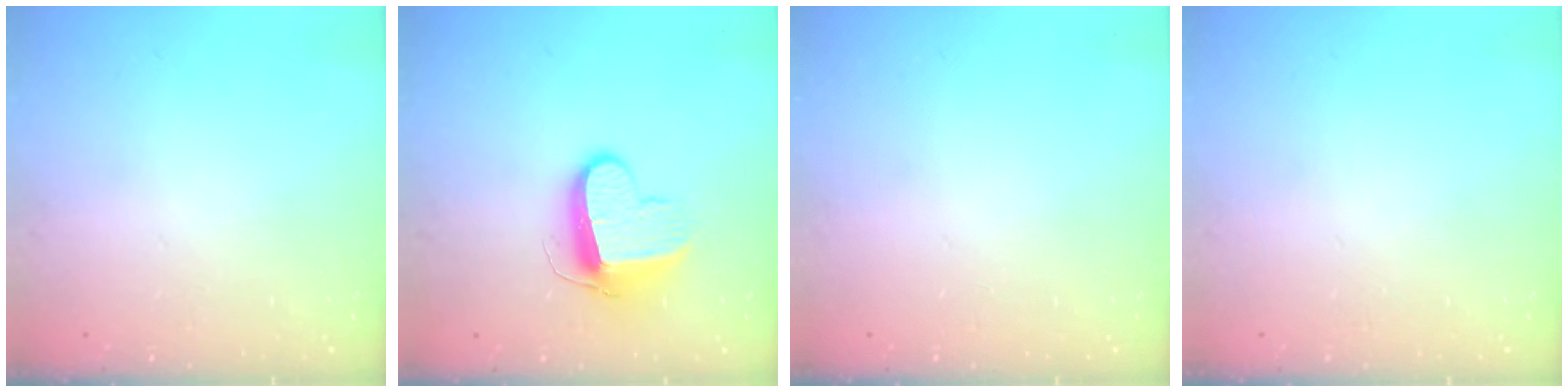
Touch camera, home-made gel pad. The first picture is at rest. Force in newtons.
{"total": 10.3, "press": 10.3, "slide": 0.5}
{"total": 0.0}
{"total": 0.0}